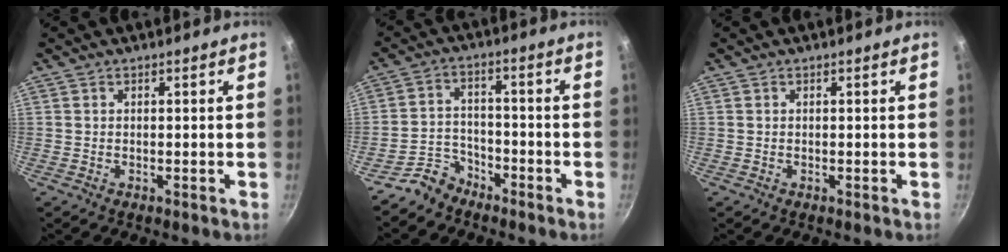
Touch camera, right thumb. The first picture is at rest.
{"total": 5.9, "force": [-4.9, 3.2, 0.7], "torque": [-0.001, 0.052, -0.096]}
{"total": 0.0}